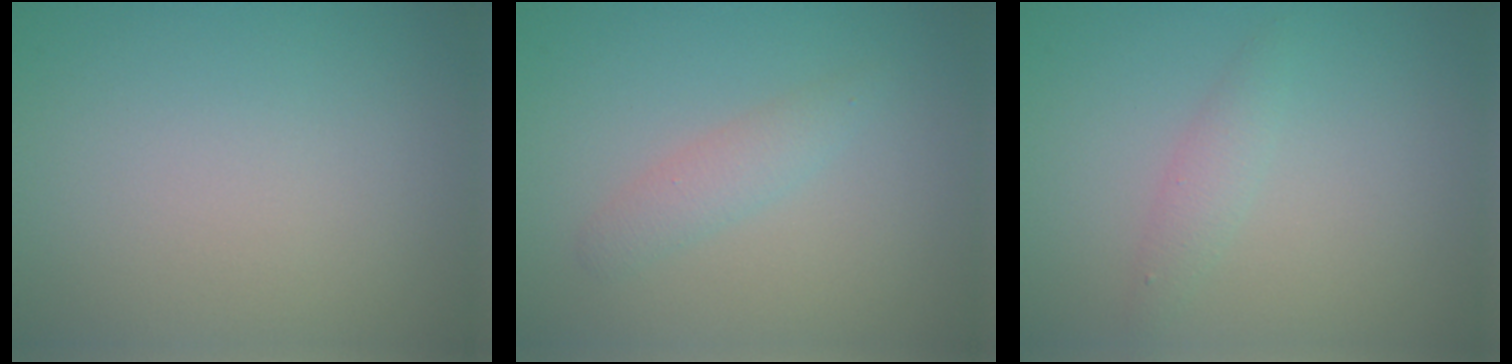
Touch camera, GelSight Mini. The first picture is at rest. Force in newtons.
{"total": 1.8, "press": 1.8, "slide": 0.0}
{"total": 1.4, "press": 1.4, "slide": 0.0}